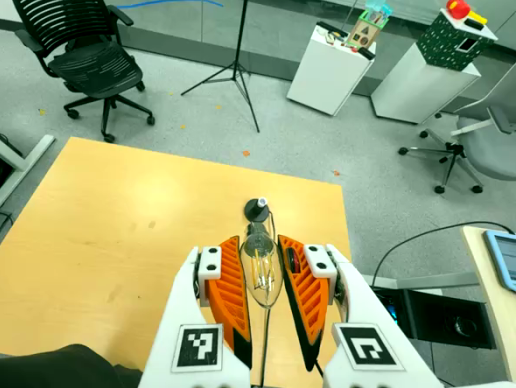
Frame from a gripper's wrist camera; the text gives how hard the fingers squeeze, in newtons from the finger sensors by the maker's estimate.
{"total": 11.7, "left": 12.3, "right": 11.1}